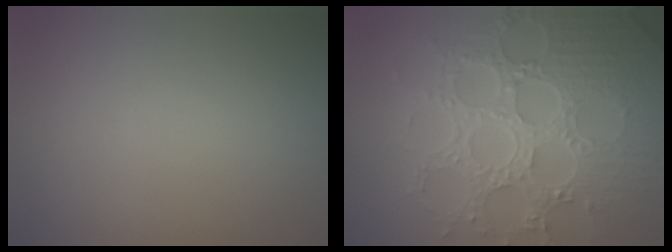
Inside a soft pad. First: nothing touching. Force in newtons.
{"total": 8.5, "press": 6.3, "slide": 5.8}